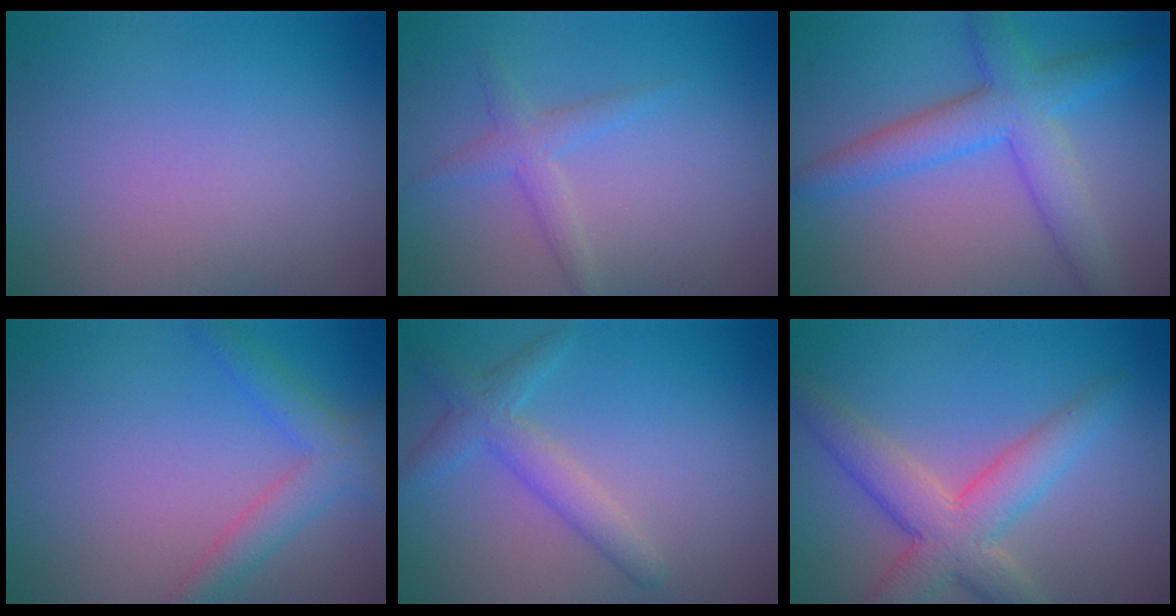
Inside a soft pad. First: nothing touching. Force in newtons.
{"total": 1.9, "press": 1.9, "slide": 0.1}
{"total": 5.4, "press": 5.4, "slide": 0.1}
{"total": 3.2, "press": 3.2, "slide": 0.0}
{"total": 1.9, "press": 1.9, "slide": 0.2}
{"total": 5.8, "press": 5.8, "slide": 0.4}